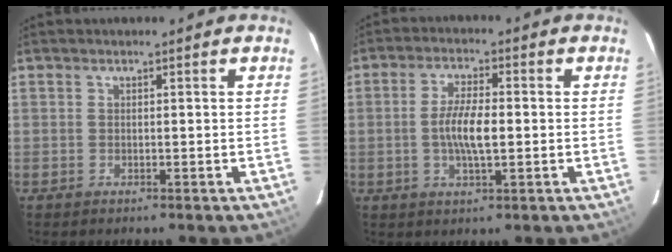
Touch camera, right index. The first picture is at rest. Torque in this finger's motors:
{"motor_torque": [0.55, 0.31, 0.72, 0.17]}